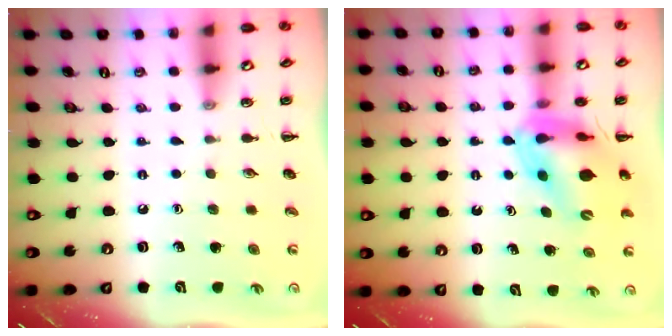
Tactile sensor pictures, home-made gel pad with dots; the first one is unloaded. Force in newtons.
{"total": 12.8, "press": 12.2, "slide": 3.6}